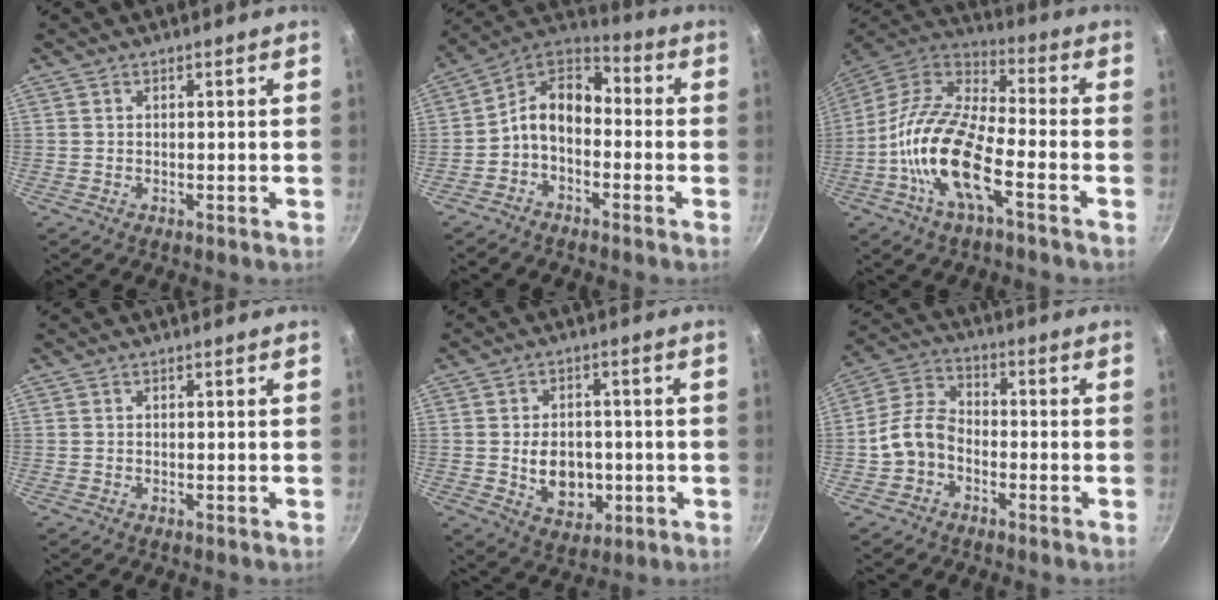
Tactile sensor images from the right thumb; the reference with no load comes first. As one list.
[{"total": 10.3, "force": [-2.1, 7.0, 7.3], "torque": [-0.115, 0.057, -0.063]}, {"total": 17.7, "force": [-6.2, 6.8, 15.2], "torque": [-0.290, 0.044, -0.137]}, {"total": 0.0}, {"total": 9.4, "force": [-1.2, 7.0, 6.1], "torque": [-0.062, 0.002, -0.009]}, {"total": 8.0, "force": [-2.9, 5.8, 4.7], "torque": [-0.079, 0.038, -0.070]}]